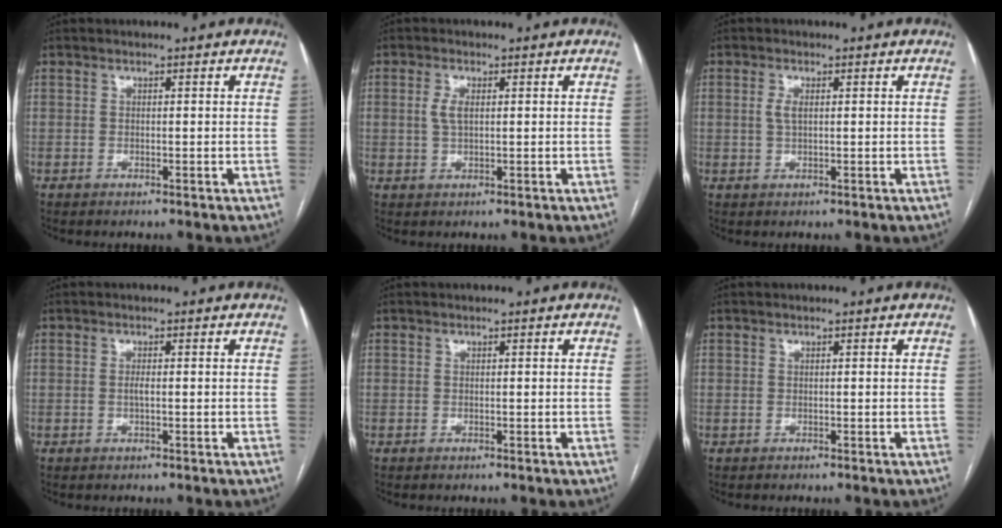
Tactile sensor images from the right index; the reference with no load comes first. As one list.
[{"total": 2.6, "force": [0.5, 1.1, 2.3], "torque": [-0.051, 0.002, 0.012]}, {"total": 1.9, "force": [0.4, 0.7, 1.8], "torque": [-0.040, 0.000, 0.010]}, {"total": 0.9, "force": [-0.1, 0.0, 0.9], "torque": [-0.021, -0.003, 0.000]}, {"total": 0.0}, {"total": 0.0}]